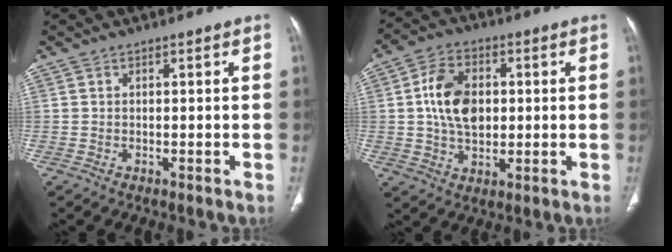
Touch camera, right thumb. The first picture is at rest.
{"total": 11.0, "force": [1.2, 7.5, 7.9], "torque": [-0.123, 0.003, 0.021]}